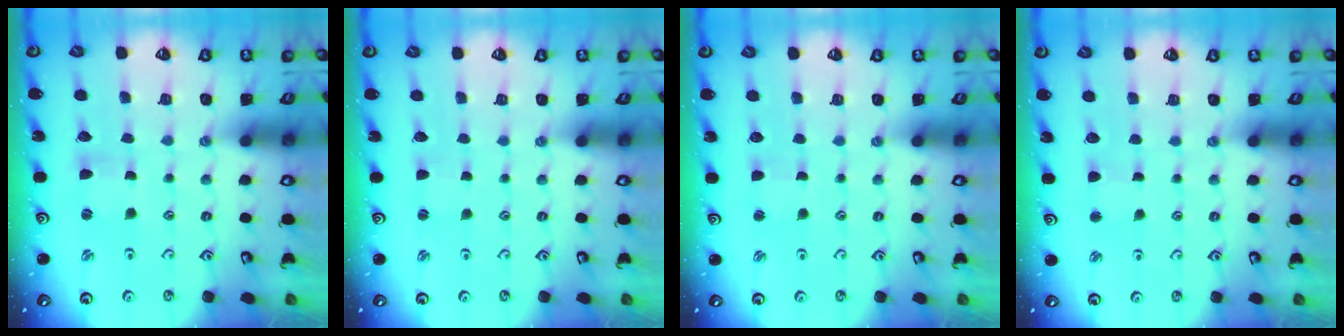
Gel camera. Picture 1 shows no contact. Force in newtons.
{"total": 1.5, "press": 1.5, "slide": 0.3}
{"total": 2.0, "press": 2.0, "slide": 0.4}
{"total": 2.1, "press": 2.1, "slide": 0.2}